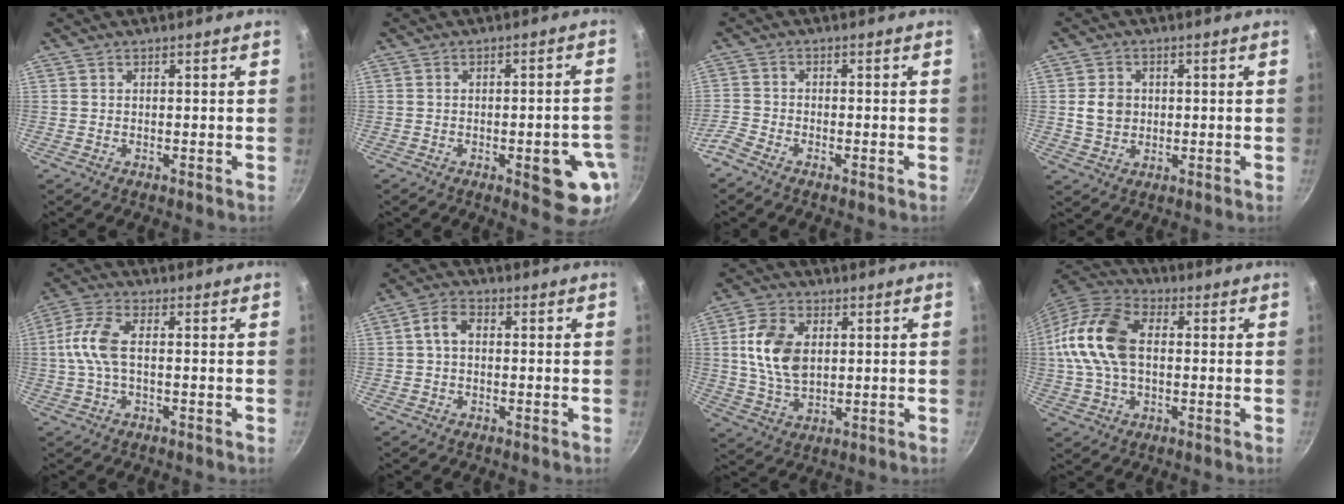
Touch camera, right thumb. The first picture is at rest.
{"total": 10.3, "force": [-3.4, 3.7, 9.0], "torque": [-0.082, 0.016, -0.038]}
{"total": 3.3, "force": [-2.7, 1.2, 1.4], "torque": [-0.046, 0.016, -0.065]}
{"total": 5.2, "force": [0.4, 4.4, 2.7], "torque": [-0.033, 0.005, 0.007]}
{"total": 7.9, "force": [0.0, 3.5, 7.0], "torque": [-0.164, 0.019, -0.009]}
{"total": 4.3, "force": [0.3, 2.9, 3.1], "torque": [-0.059, 0.015, -0.002]}
{"total": 11.2, "force": [2.0, 7.2, 8.4], "torque": [-0.147, -0.003, 0.039]}
{"total": 16.3, "force": [1.1, 10.5, 12.5], "torque": [-0.236, 0.030, 0.007]}